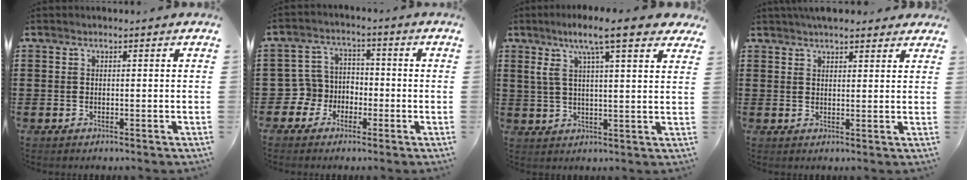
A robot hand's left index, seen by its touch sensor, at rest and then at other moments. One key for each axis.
{"total": 5.4, "fx": -2.4, "fy": 4.8, "fz": 0.9, "tx": -0.056, "ty": 0.000, "tz": -0.056}
{"total": 9.2, "fx": 6.3, "fy": 1.6, "fz": 6.6, "tx": -0.132, "ty": -0.010, "tz": 0.104}
{"total": 3.7, "fx": 3.3, "fy": 0.9, "fz": 1.3, "tx": -0.033, "ty": 0.000, "tz": 0.063}